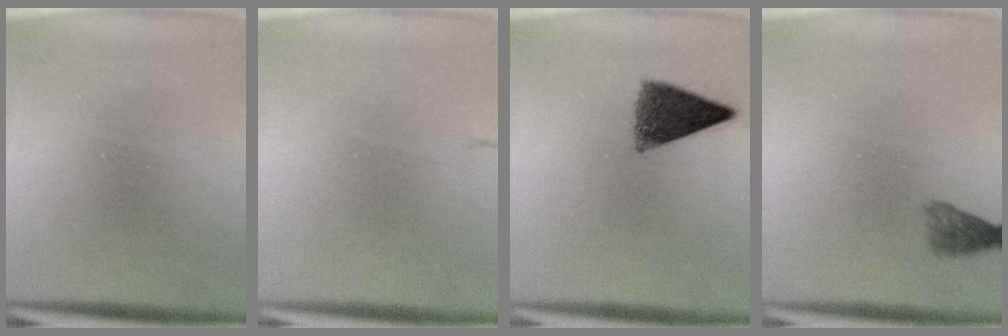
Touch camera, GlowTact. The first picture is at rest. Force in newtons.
{"total": 1.6}
{"total": 7.4}
{"total": 2.4}